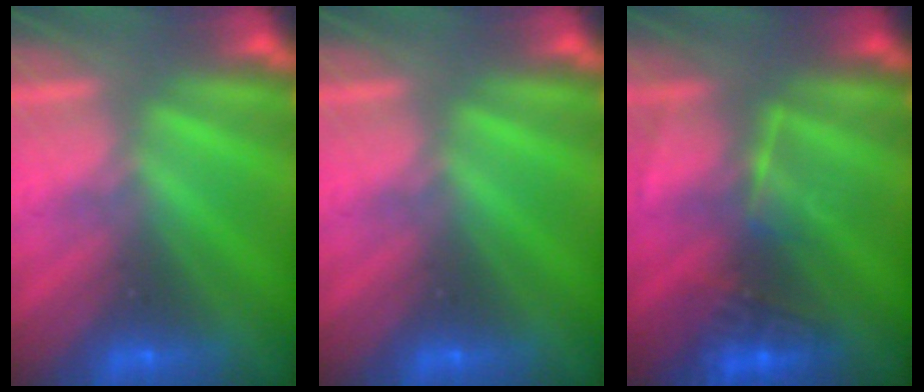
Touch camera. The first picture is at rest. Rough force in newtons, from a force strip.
{"total": 0.0}
{"total": 2.7}